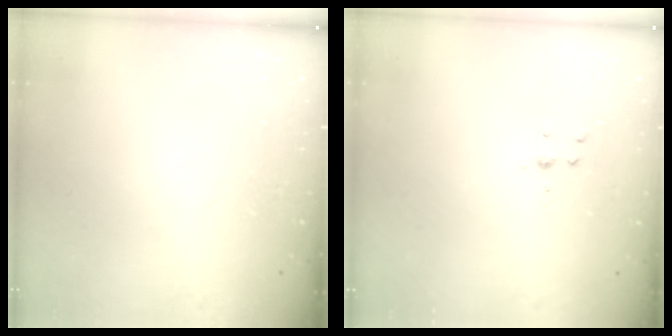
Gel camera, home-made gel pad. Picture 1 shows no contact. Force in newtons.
{"total": 3.9, "press": 3.9, "slide": 0.4}